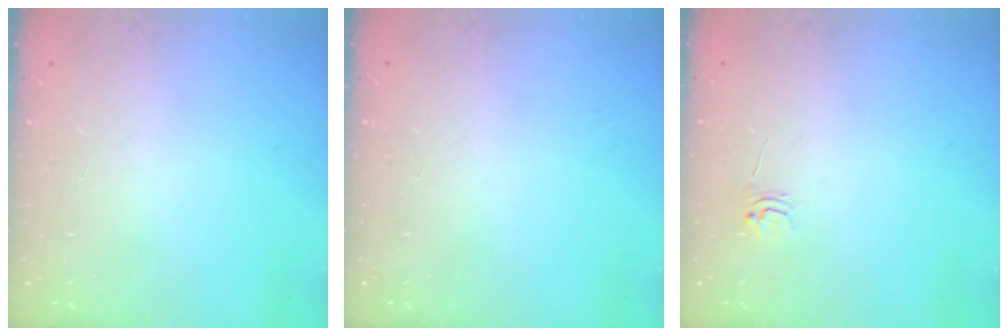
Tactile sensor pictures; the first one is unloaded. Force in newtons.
{"total": 0.0}
{"total": 4.0, "press": 4.0, "slide": 0.6}